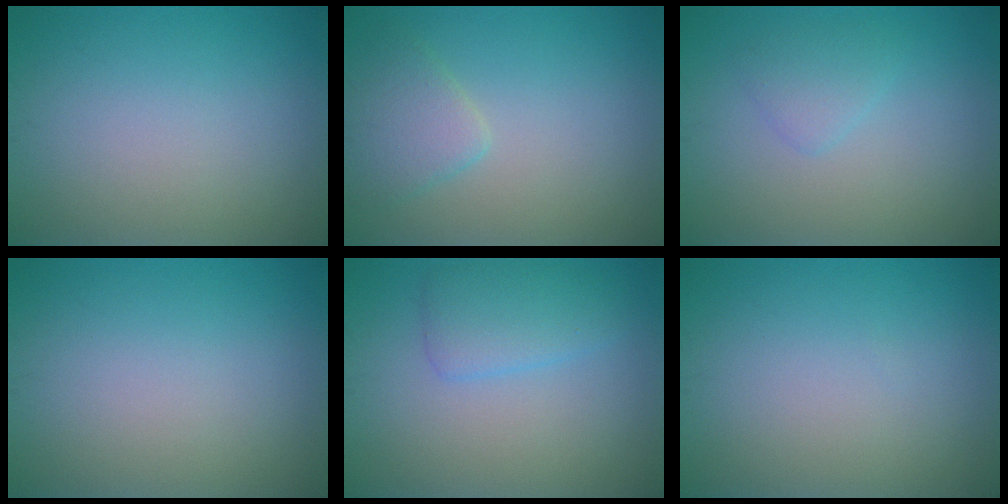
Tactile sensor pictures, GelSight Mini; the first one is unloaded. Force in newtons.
{"total": 2.7, "press": 2.7, "slide": 0.3}
{"total": 1.7, "press": 1.7, "slide": 0.1}
{"total": 0.0}
{"total": 3.0, "press": 3.0, "slide": 0.2}
{"total": 0.0}